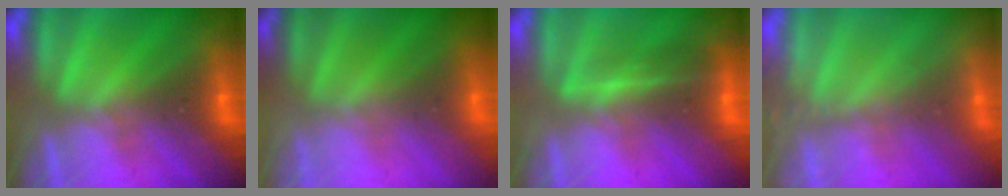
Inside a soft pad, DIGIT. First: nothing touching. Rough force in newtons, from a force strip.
{"total": 2.8}
{"total": 1.7}
{"total": 2.4}